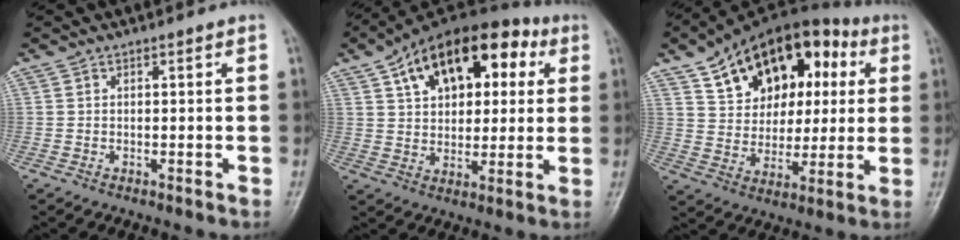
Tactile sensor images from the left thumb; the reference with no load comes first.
{"total": 20.2, "force": [7.6, 11.7, 14.5], "torque": [-0.181, 0.015, 0.114]}
{"total": 20.3, "force": [7.5, 13.2, 13.4], "torque": [-0.160, 0.012, 0.121]}